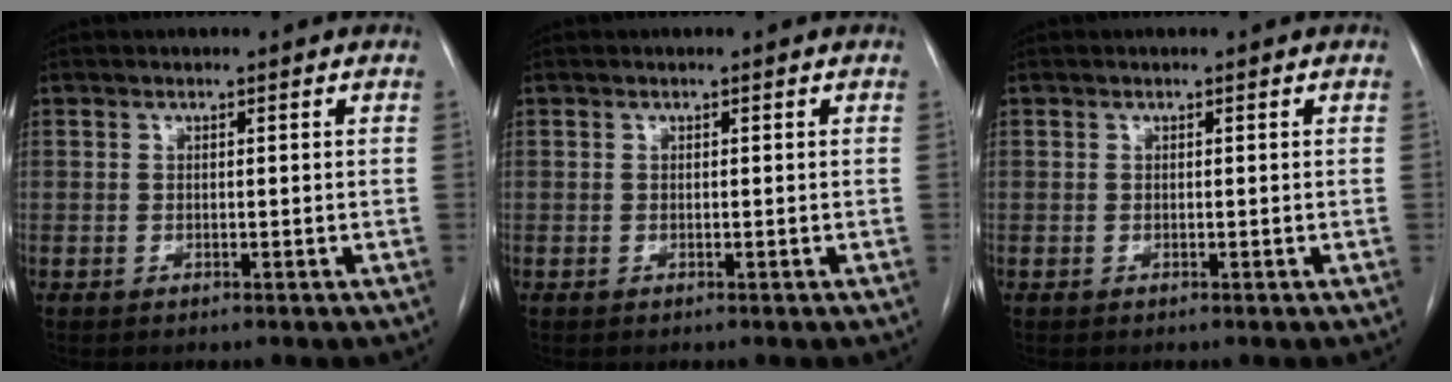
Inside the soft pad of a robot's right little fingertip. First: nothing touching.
{"total": 0.0}
{"total": 0.0}